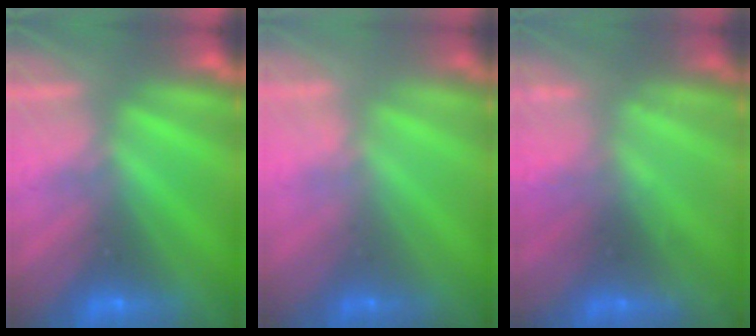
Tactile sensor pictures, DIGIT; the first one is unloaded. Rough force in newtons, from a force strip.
{"total": 2.3}
{"total": 2.2}